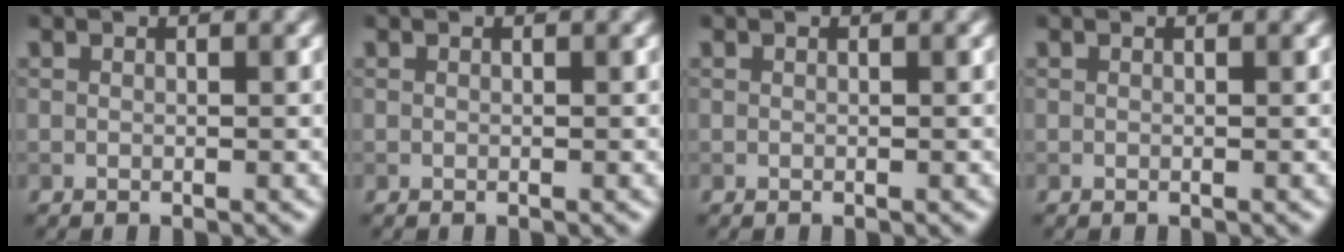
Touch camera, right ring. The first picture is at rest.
{"total": 0.0}
{"total": 0.0}
{"total": 0.0}